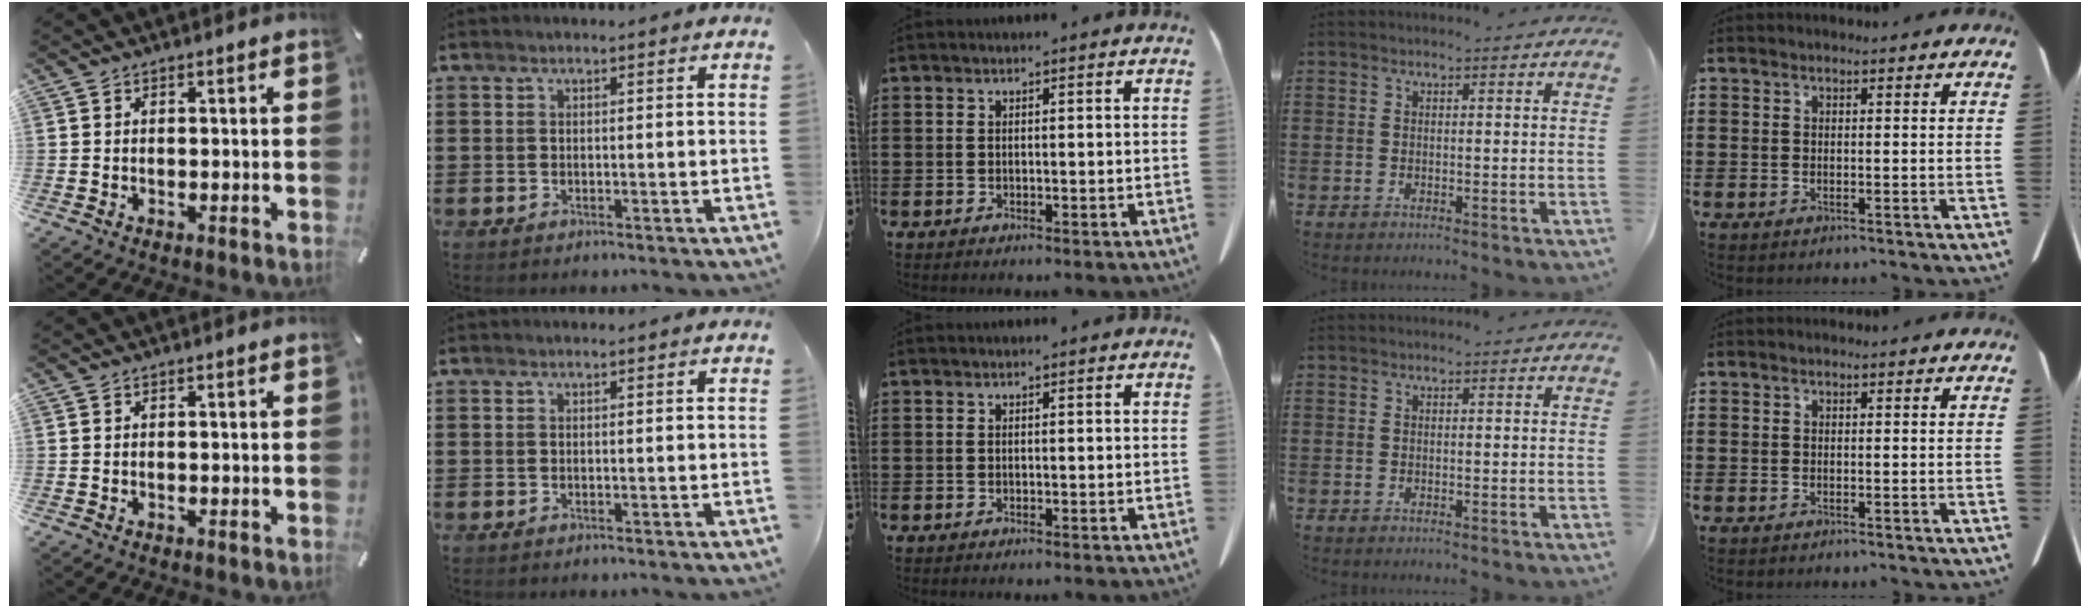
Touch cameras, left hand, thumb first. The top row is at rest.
{}